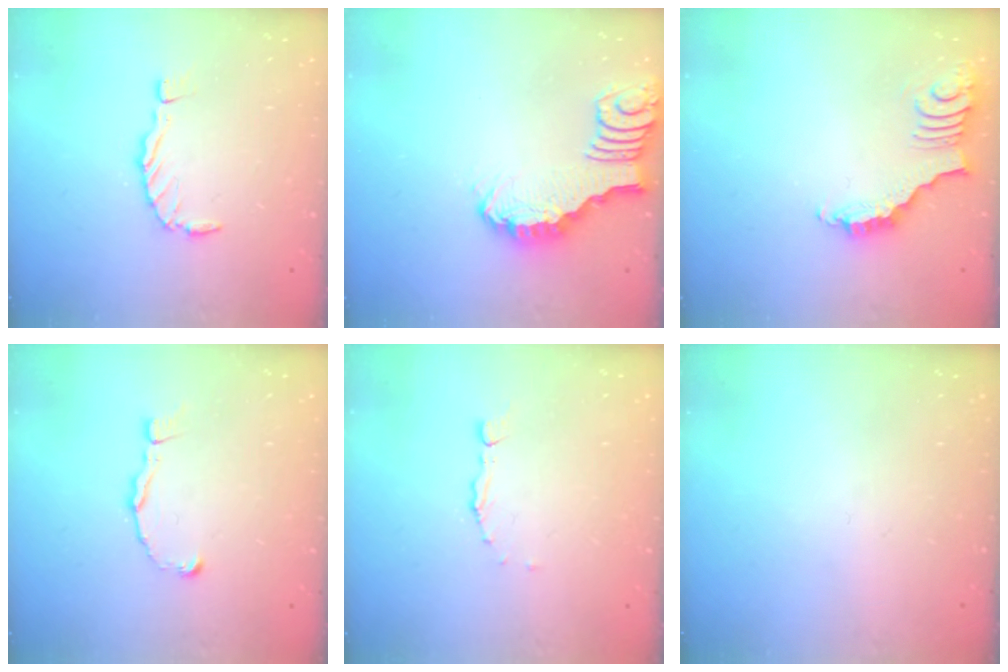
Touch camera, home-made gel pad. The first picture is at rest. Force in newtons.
{"total": 2.8, "press": 2.7, "slide": 0.4}
{"total": 3.6, "press": 3.6, "slide": 0.7}
{"total": 2.3, "press": 2.3, "slide": 0.2}
{"total": 1.0, "press": 1.0, "slide": 0.2}
{"total": 0.0}